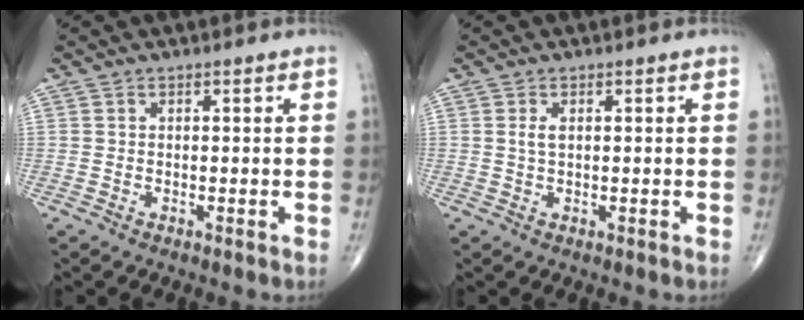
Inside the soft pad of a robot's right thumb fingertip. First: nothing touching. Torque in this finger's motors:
{"motor_torque": [0.05, -0.13, 0.35, 0.18, -0.01]}